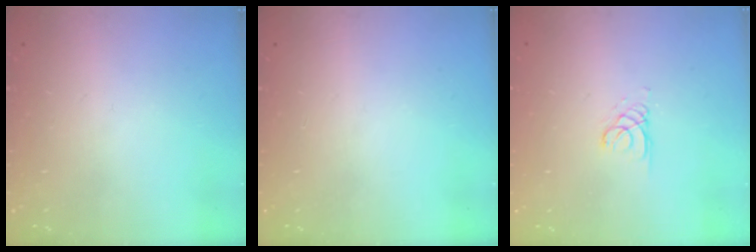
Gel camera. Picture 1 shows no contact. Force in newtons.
{"total": 0.0}
{"total": 1.3, "press": 1.3, "slide": 0.1}